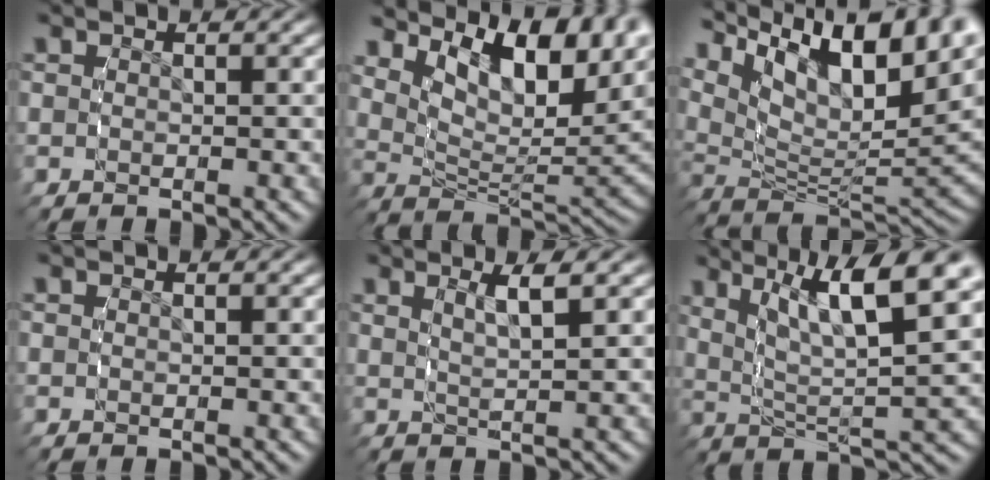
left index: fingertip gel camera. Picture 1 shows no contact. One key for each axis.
{"total": 10.6, "fx": 3.9, "fy": 5.3, "fz": 8.3, "tx": -0.111, "ty": 0.010, "tz": 0.056}
{"total": 17.3, "fx": 6.9, "fy": 9.7, "fz": 12.5, "tx": -0.177, "ty": 0.031, "tz": 0.088}
{"total": 0.0}
{"total": 2.3, "fx": 1.2, "fy": -0.1, "fz": 2.0, "tx": -0.038, "ty": -0.002, "tz": 0.024}
{"total": 9.6, "fx": 4.1, "fy": 3.7, "fz": 7.8, "tx": -0.119, "ty": 0.008, "tz": 0.057}